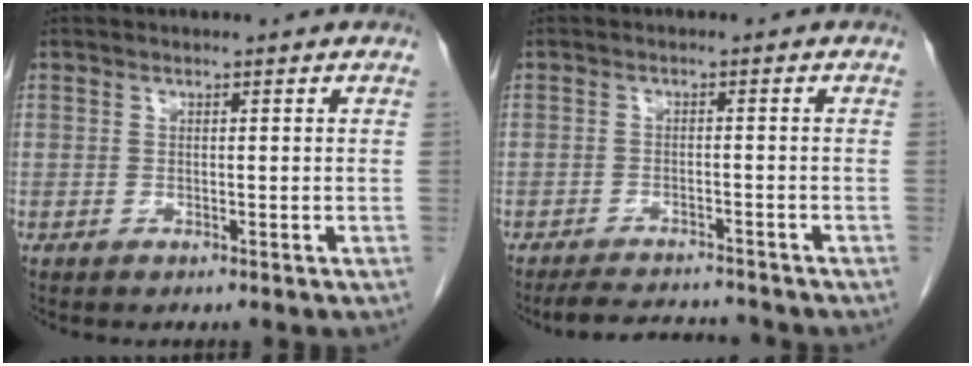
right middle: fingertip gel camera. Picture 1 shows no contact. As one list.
[{"total": 6.3, "force": [-6.1, 0.8, 1.4], "torque": [-0.023, -0.003, -0.094]}]